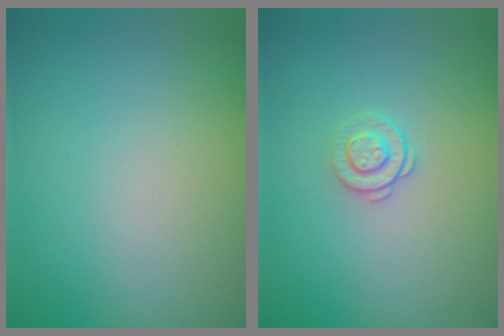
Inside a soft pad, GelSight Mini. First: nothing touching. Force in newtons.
{"total": 1.4, "press": 0.9, "slide": 1.0}